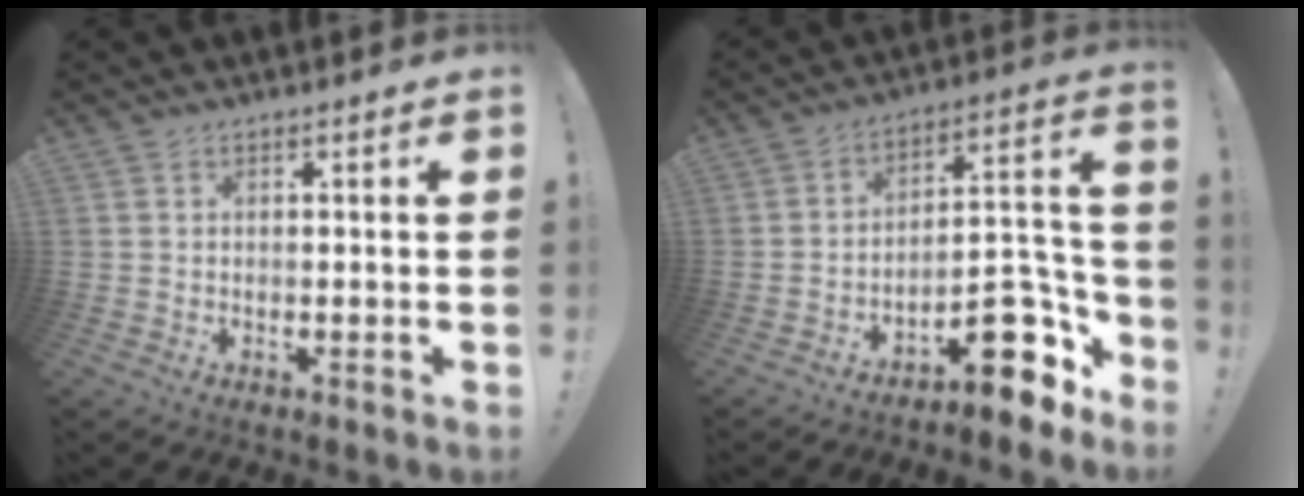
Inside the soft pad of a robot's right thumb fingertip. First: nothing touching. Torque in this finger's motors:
{"motor_torque": [1.50, -0.41, 1.63, -1.19, 0.50]}